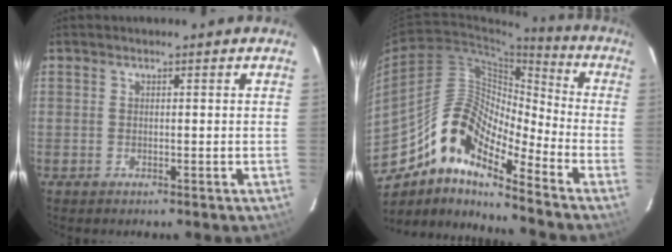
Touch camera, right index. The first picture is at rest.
{"total": 14.1, "force": [-10.2, 4.2, 8.7], "torque": [-0.142, 0.013, -0.208]}